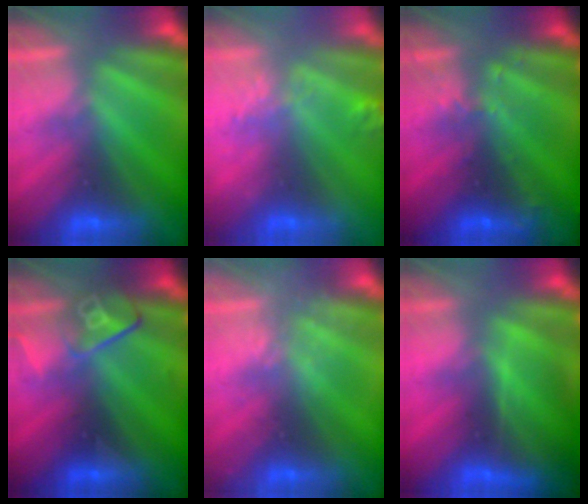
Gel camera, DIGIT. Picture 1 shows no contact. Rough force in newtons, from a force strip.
{"total": 2.8}
{"total": 2.9}
{"total": 2.8}
{"total": 2.2}
{"total": 11.8}